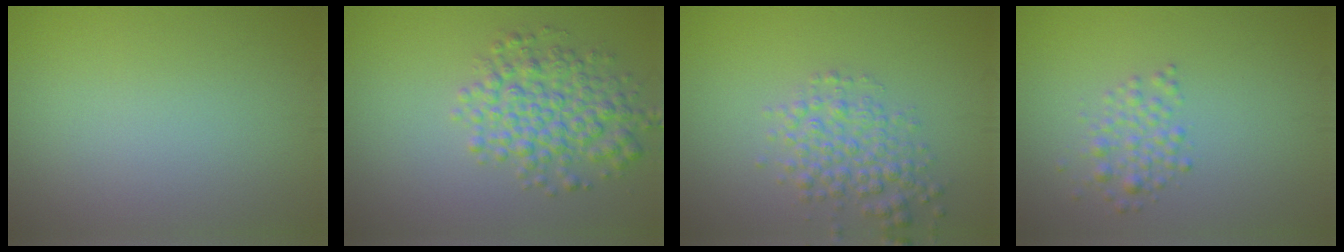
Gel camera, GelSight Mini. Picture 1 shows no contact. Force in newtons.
{"total": 4.9, "press": 4.9, "slide": 0.1}
{"total": 3.5, "press": 3.5, "slide": 0.1}
{"total": 2.1, "press": 2.1, "slide": 0.0}